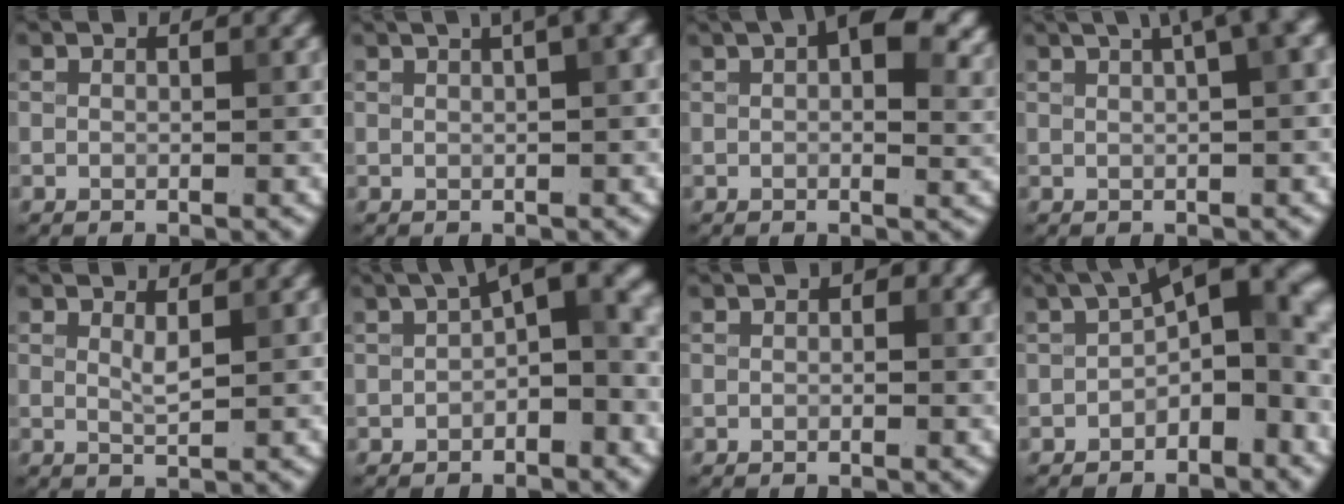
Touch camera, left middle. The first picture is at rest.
{"total": 4.2, "force": [2.0, 1.3, 3.4], "torque": [-0.033, 0.017, 0.018]}
{"total": 9.9, "force": [4.1, 5.1, 7.4], "torque": [-0.074, 0.013, 0.050]}
{"total": 5.5, "force": [2.7, 1.5, 4.5], "torque": [-0.043, 0.025, 0.031]}
{"total": 1.0, "force": [0.5, 0.1, 0.9], "torque": [-0.020, -0.003, 0.009]}
{"total": 6.0, "force": [0.0, 2.7, 5.4], "torque": [-0.061, 0.022, -0.013]}
{"total": 1.3, "force": [0.2, 0.8, 1.0], "torque": [-0.007, 0.002, 0.000]}
{"total": 8.3, "force": [-1.0, 4.5, 6.9], "torque": [-0.073, 0.022, -0.032]}